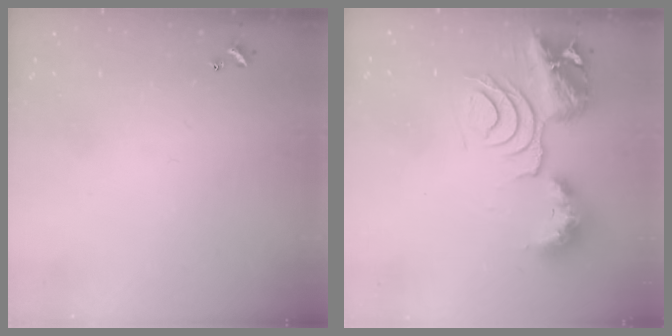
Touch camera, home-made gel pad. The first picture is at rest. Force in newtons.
{"total": 12.8, "press": 12.7, "slide": 1.7}